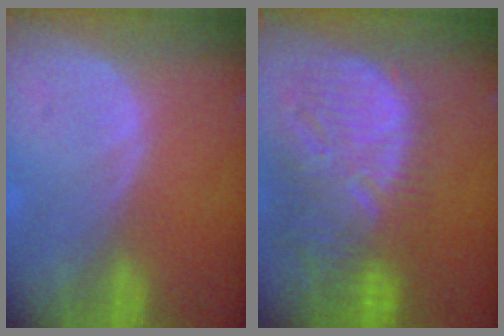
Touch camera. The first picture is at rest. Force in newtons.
{"total": 13.3, "press": 11.4, "slide": 6.8}